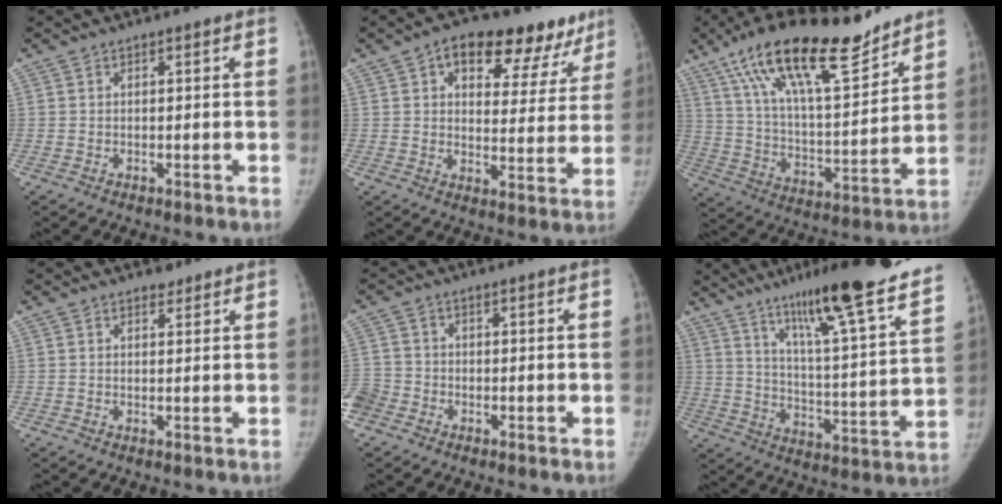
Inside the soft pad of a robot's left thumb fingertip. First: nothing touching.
{"total": 17.9, "force": [10.7, 9.2, 10.9], "torque": [-0.089, -0.018, 0.145]}
{"total": 23.3, "force": [16.7, 6.6, 14.9], "torque": [-0.229, -0.058, 0.288]}
{"total": 1.5, "force": [1.2, 0.9, 0.4], "torque": [0.002, -0.008, 0.014]}
{"total": 6.7, "force": [-3.6, 5.2, 2.2], "torque": [-0.066, 0.008, -0.074]}
{"total": 25.9, "force": [19.4, 1.8, 17.1], "torque": [-0.243, -0.087, 0.286]}